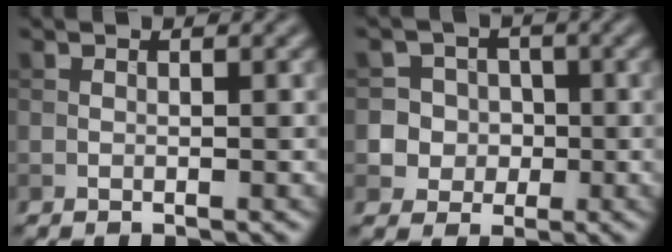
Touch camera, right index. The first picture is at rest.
{"total": 6.4, "force": [-0.7, 6.2, 1.2], "torque": [-0.010, 0.018, -0.021]}